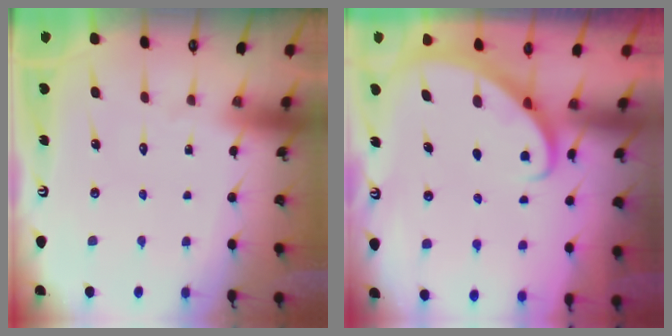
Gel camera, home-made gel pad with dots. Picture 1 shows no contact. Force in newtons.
{"total": 2.7, "press": 2.7, "slide": 0.2}